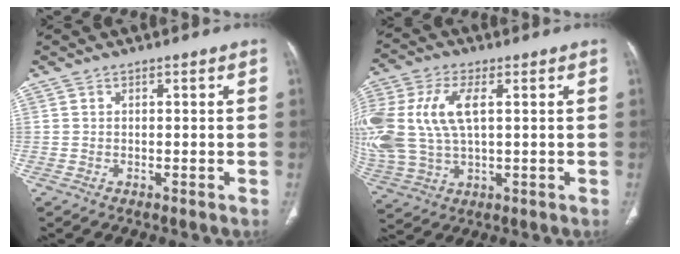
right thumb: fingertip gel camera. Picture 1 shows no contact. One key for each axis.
{"total": 19.7, "fx": 3.4, "fy": 11.0, "fz": 16.0, "tx": -0.398, "ty": 0.007, "tz": 0.068}